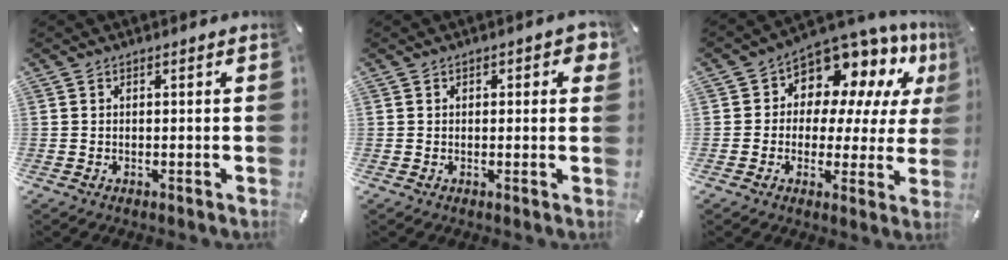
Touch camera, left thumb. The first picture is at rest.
{"total": 2.4, "force": [0.5, 1.4, 1.9], "torque": [-0.022, 0.002, 0.004]}
{"total": 9.9, "force": [7.0, 6.2, 3.2], "torque": [-0.061, -0.078, 0.128]}